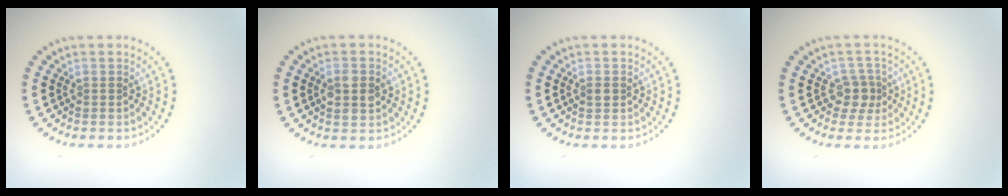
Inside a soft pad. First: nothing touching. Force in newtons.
{"total": 2.4, "press": 2.4, "slide": 0.1}
{"total": 1.0, "press": 1.0, "slide": 0.1}
{"total": 2.2, "press": 1.8, "slide": 1.3}